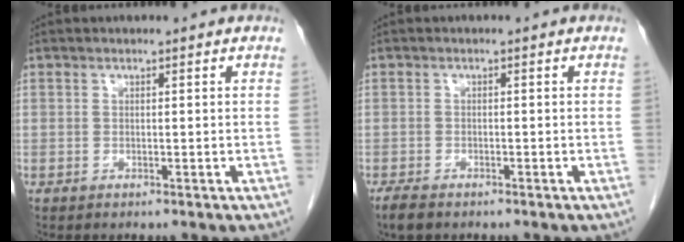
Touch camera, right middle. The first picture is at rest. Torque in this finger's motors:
{"motor_torque": [0.60, -0.19, -0.02, 0.02]}